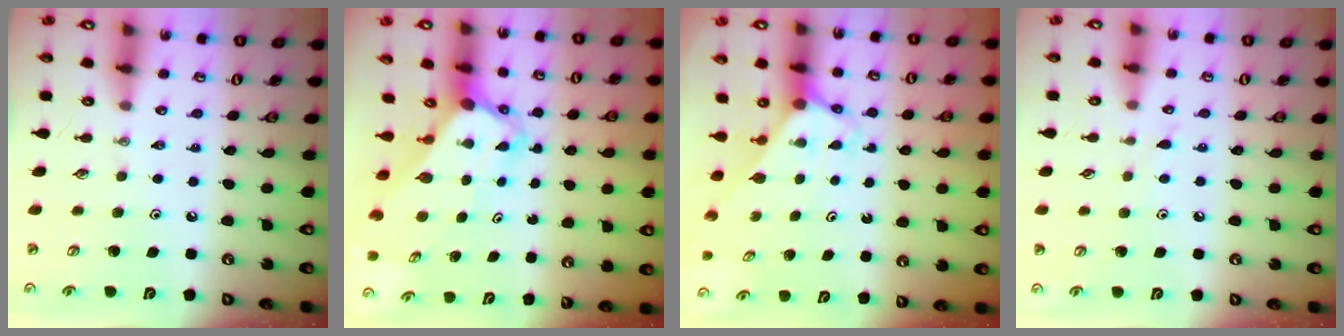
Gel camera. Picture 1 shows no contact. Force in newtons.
{"total": 4.1, "press": 4.1, "slide": 0.3}
{"total": 2.7, "press": 2.7, "slide": 0.2}
{"total": 3.6, "press": 3.6, "slide": 0.5}